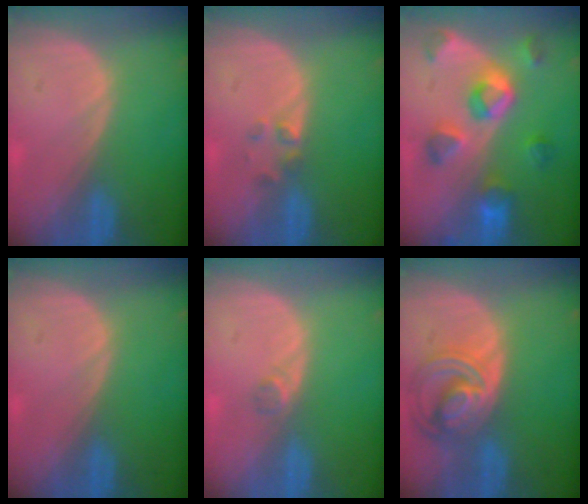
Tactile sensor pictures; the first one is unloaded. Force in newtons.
{"total": 1.9, "press": 1.7, "slide": 0.8}
{"total": 8.3, "press": 8.1, "slide": 1.9}
{"total": 0.0}
{"total": 1.3, "press": 1.1, "slide": 0.7}
{"total": 8.5, "press": 7.4, "slide": 4.3}